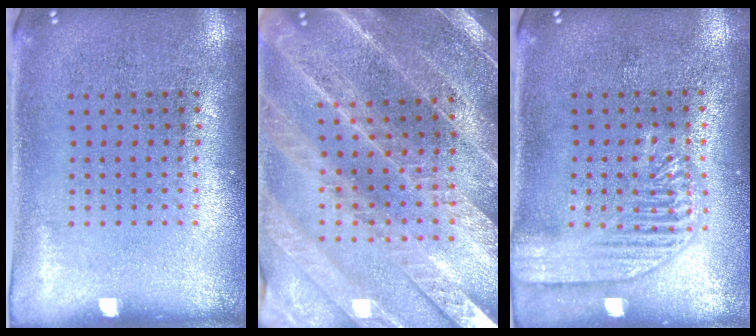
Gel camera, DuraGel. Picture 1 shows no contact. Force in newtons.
{"total": 3.1, "press": 3.0, "slide": 0.7}
{"total": 1.9, "press": 1.9, "slide": 0.2}